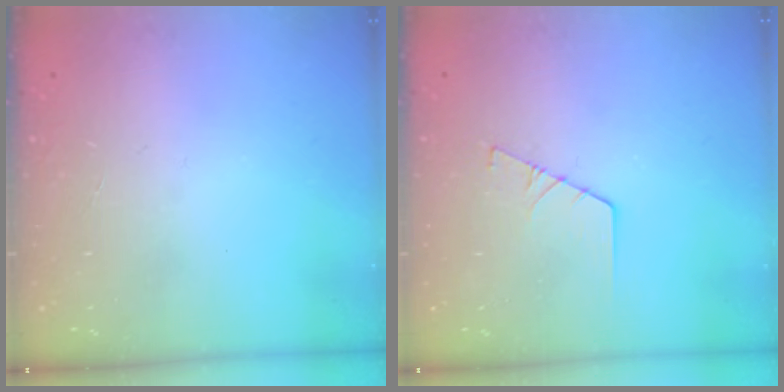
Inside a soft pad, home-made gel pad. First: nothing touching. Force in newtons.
{"total": 2.2, "press": 2.2, "slide": 0.0}